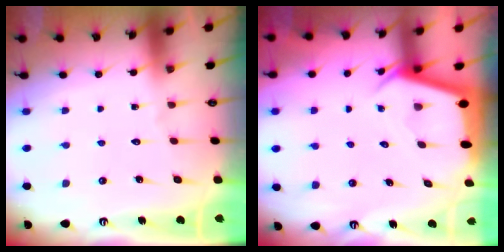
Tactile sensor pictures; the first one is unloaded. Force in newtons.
{"total": 2.8, "press": 2.8, "slide": 0.2}